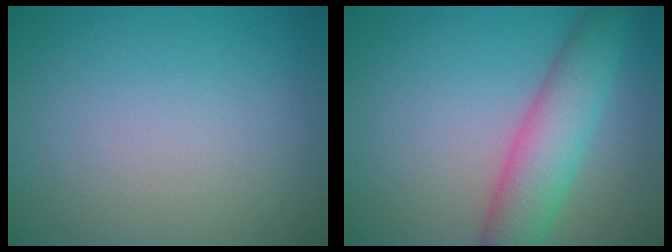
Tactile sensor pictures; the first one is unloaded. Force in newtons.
{"total": 5.7, "press": 5.7, "slide": 0.2}